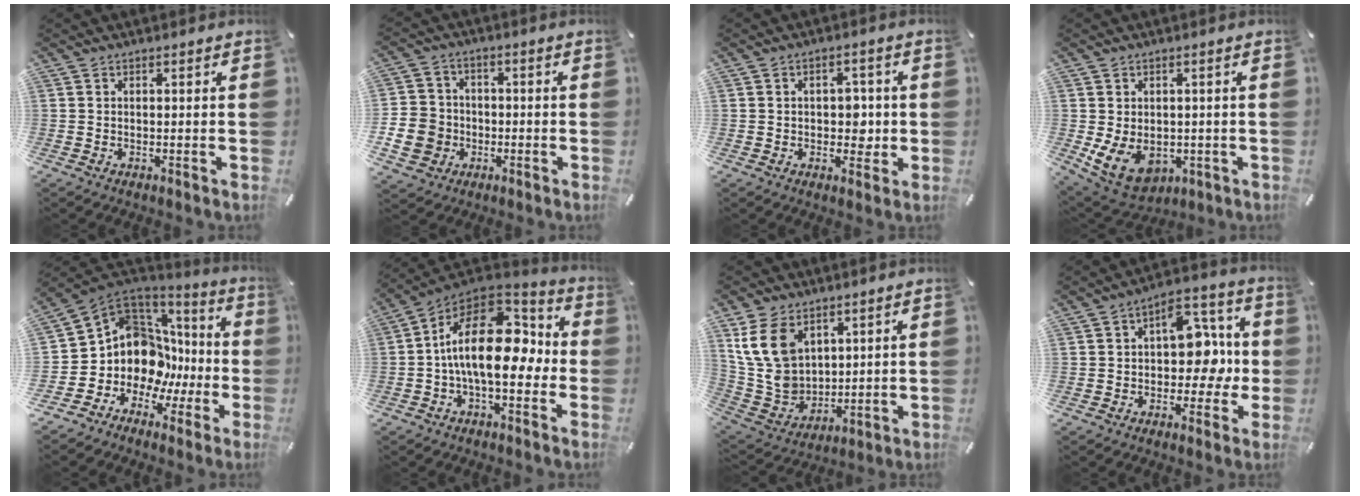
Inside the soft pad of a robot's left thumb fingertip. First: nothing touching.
{"total": 9.9, "force": [-2.8, 9.0, 3.3], "torque": [-0.093, 0.026, -0.049]}
{"total": 5.6, "force": [-0.1, 4.1, 3.8], "torque": [-0.042, -0.001, -0.008]}
{"total": 8.2, "force": [-1.3, 6.4, 5.0], "torque": [-0.100, 0.002, -0.020]}
{"total": 13.5, "force": [1.3, 12.1, 5.7], "torque": [-0.123, -0.057, 0.040]}
{"total": 20.8, "force": [0.1, 11.1, 17.6], "torque": [-0.306, 0.001, 0.008]}
{"total": 13.4, "force": [6.3, 9.9, 6.5], "torque": [-0.163, -0.021, 0.124]}
{"total": 12.9, "force": [0.4, 9.1, 9.2], "torque": [-0.106, -0.008, 0.007]}